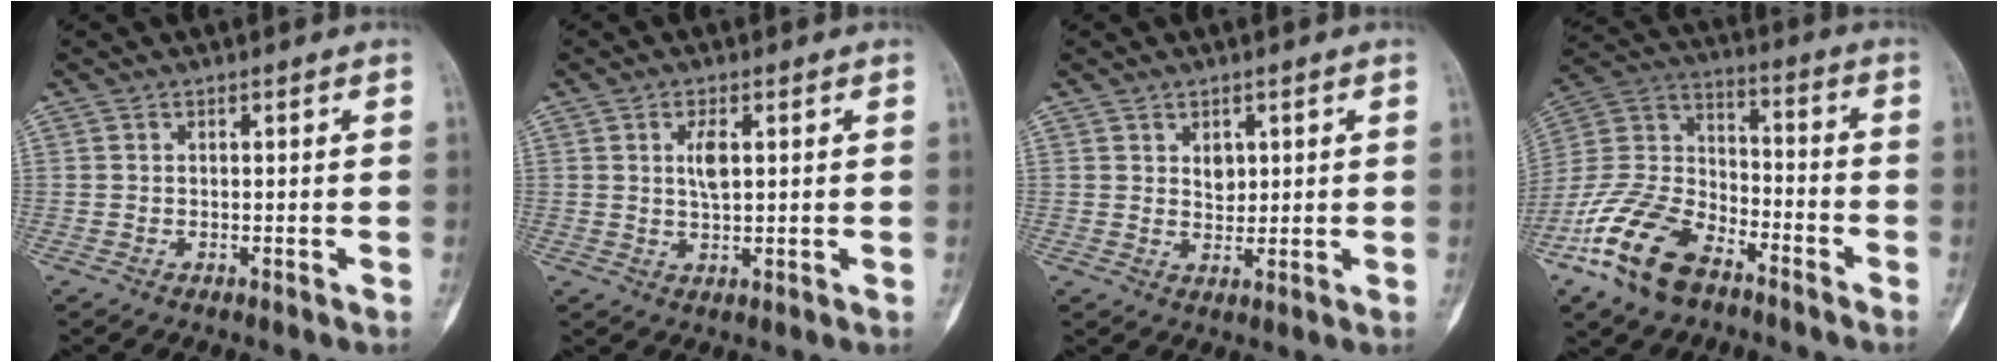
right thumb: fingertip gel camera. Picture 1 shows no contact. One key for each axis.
{"total": 3.8, "fx": 1.0, "fy": 1.5, "fz": 3.3, "tx": -0.059, "ty": -0.005, "tz": 0.019}
{"total": 2.9, "fx": 1.1, "fy": 2.1, "fz": 1.6, "tx": -0.011, "ty": -0.008, "tz": 0.020}
{"total": 18.1, "fx": -11.1, "fy": 9.5, "fz": 10.8, "tx": -0.213, "ty": 0.062, "tz": -0.215}